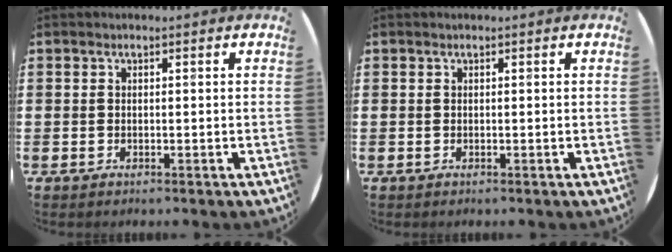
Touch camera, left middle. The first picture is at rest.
{"total": 0.0}